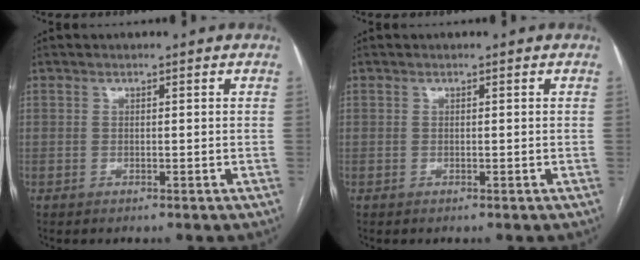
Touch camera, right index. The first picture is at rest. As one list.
[{"total": 0.0}]